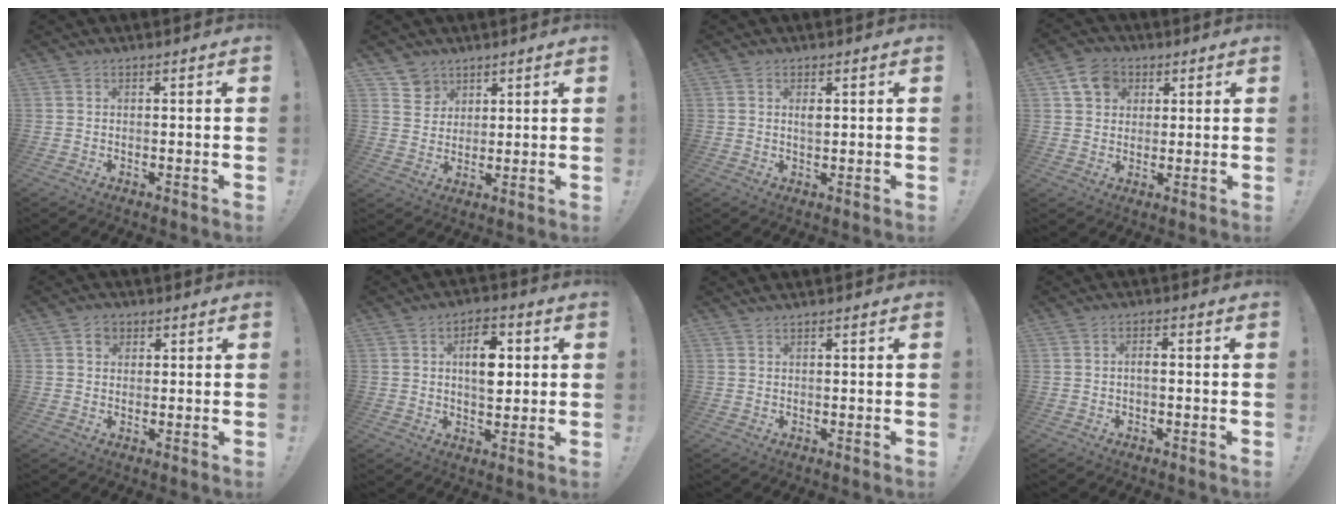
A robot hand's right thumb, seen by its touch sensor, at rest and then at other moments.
{"total": 5.9, "force": [4.1, 4.2, 0.2], "torque": [0.000, -0.036, 0.080]}
{"total": 1.8, "force": [0.5, 0.8, 1.5], "torque": [-0.017, -0.003, 0.005]}
{"total": 8.6, "force": [3.6, 7.2, 3.0], "torque": [-0.041, -0.012, 0.072]}
{"total": 3.2, "force": [1.3, 2.7, 1.0], "torque": [-0.011, 0.001, 0.024]}
{"total": 9.3, "force": [1.8, 5.5, 7.3], "torque": [-0.110, 0.009, 0.030]}
{"total": 0.7, "force": [0.7, -0.1, 0.2], "torque": [0.000, -0.002, 0.012]}
{"total": 2.0, "force": [-0.6, 0.5, 1.8], "torque": [-0.035, 0.007, -0.012]}